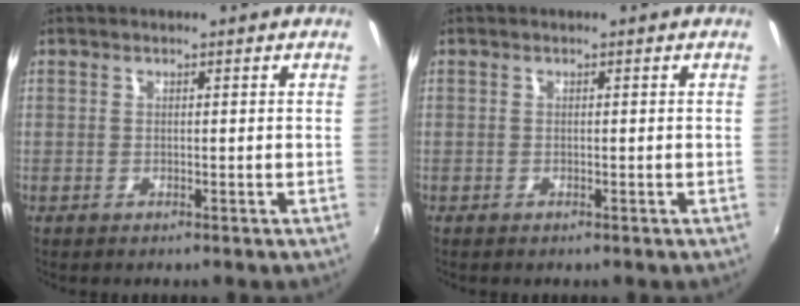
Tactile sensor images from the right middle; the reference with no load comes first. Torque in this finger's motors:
{"motor_torque": [-0.44, -0.51, -0.11, -0.03]}